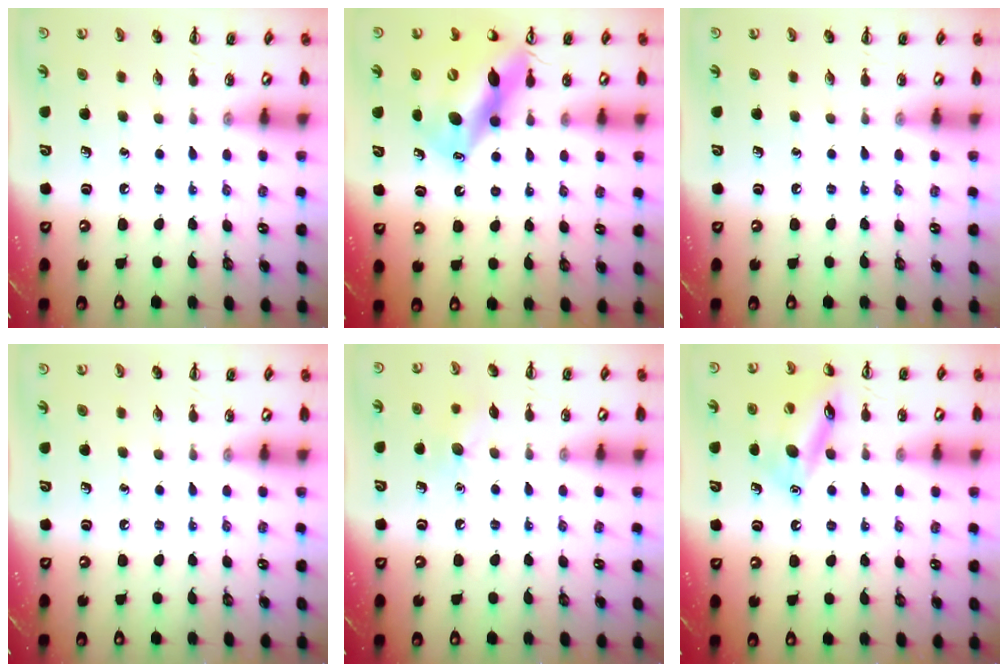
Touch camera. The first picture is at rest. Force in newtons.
{"total": 14.2, "press": 13.5, "slide": 4.4}
{"total": 0.0}
{"total": 0.0}
{"total": 8.3, "press": 8.1, "slide": 1.8}
{"total": 14.7, "press": 14.4, "slide": 2.7}